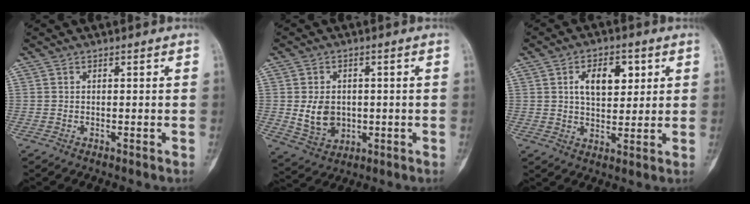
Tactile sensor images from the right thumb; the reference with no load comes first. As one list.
[{"total": 7.5, "force": [0.0, 5.9, 4.6], "torque": [-0.060, -0.007, 0.016]}, {"total": 8.7, "force": [2.8, 5.1, 6.5], "torque": [-0.076, -0.009, 0.047]}]